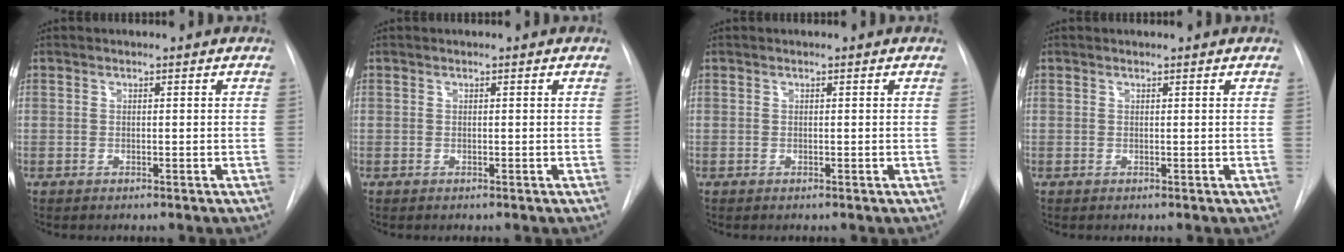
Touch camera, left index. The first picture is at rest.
{"total": 0.0}
{"total": 0.0}
{"total": 0.9, "force": [0.9, 0.0, 0.1], "torque": [-0.006, 0.009, 0.012]}